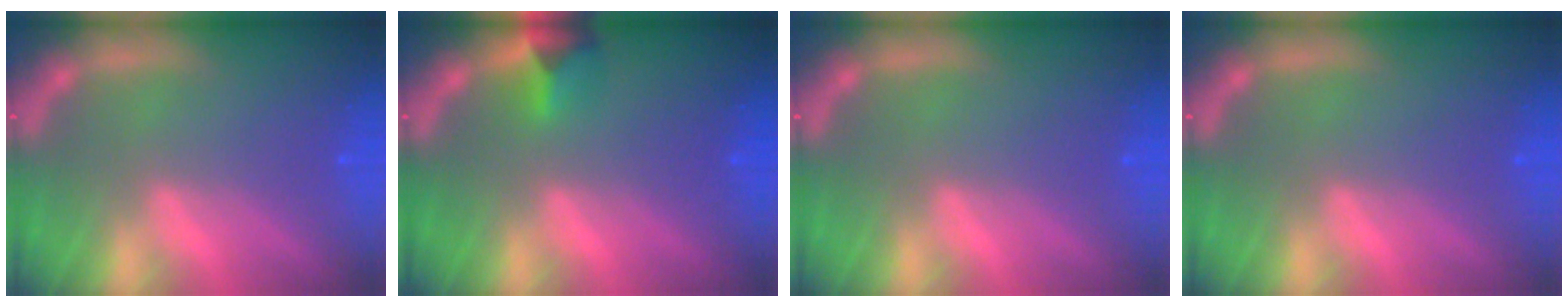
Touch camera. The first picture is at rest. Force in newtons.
{"total": 2.4}
{"total": 0.0}
{"total": 0.0}